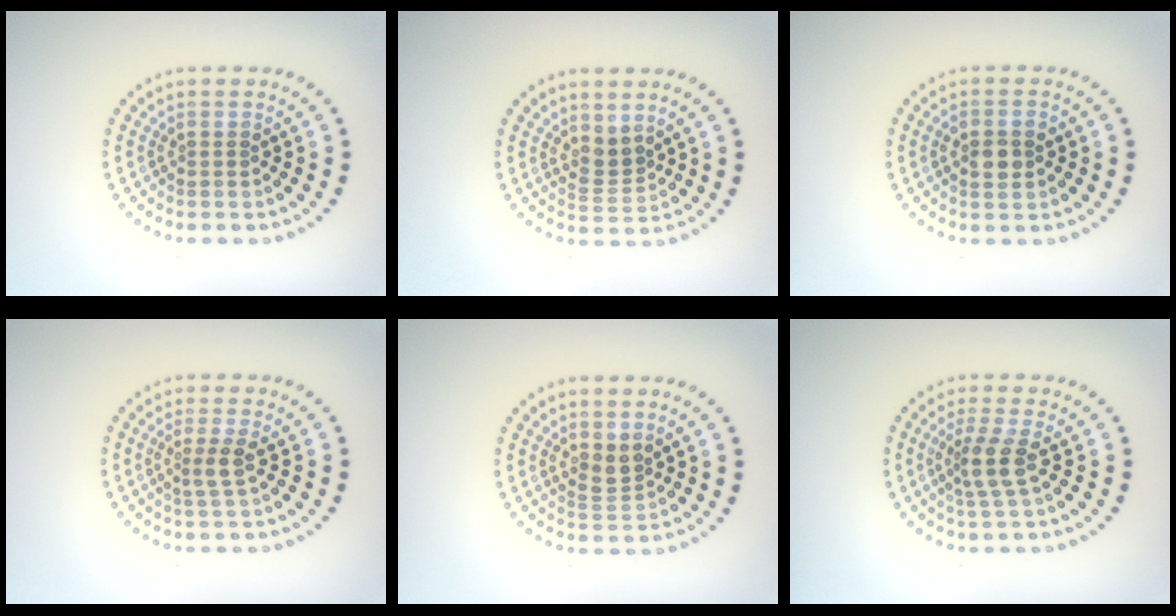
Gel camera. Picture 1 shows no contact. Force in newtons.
{"total": 2.2, "press": 1.7, "slide": 1.3}
{"total": 2.5, "press": 2.5, "slide": 0.2}
{"total": 1.7, "press": 1.4, "slide": 1.0}
{"total": 1.7, "press": 1.4, "slide": 1.0}
{"total": 2.7, "press": 2.1, "slide": 1.6}